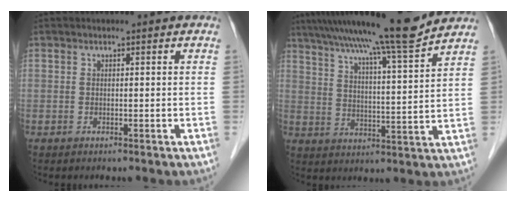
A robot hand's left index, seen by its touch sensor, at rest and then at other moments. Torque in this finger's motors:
{"motor_torque": [1.07, -1.07, 0.47, 0.21]}